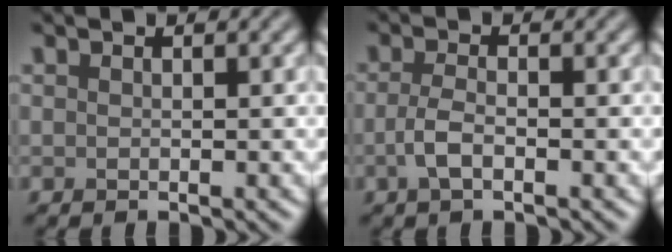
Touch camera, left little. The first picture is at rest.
{"total": 2.2, "force": [-0.8, 0.9, 1.9], "torque": [-0.042, 0.000, -0.019]}